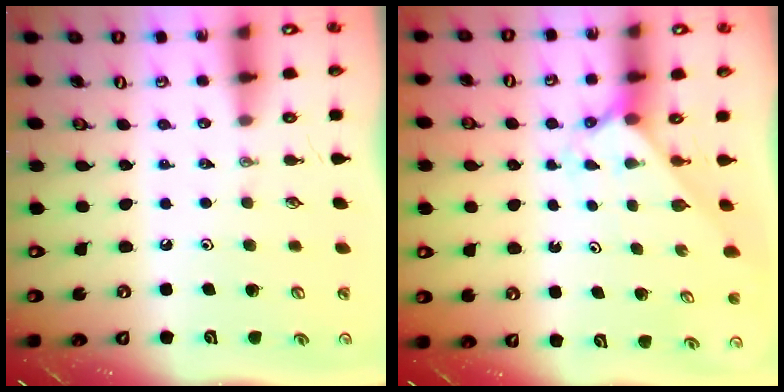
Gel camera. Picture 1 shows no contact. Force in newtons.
{"total": 2.1, "press": 2.1, "slide": 0.2}